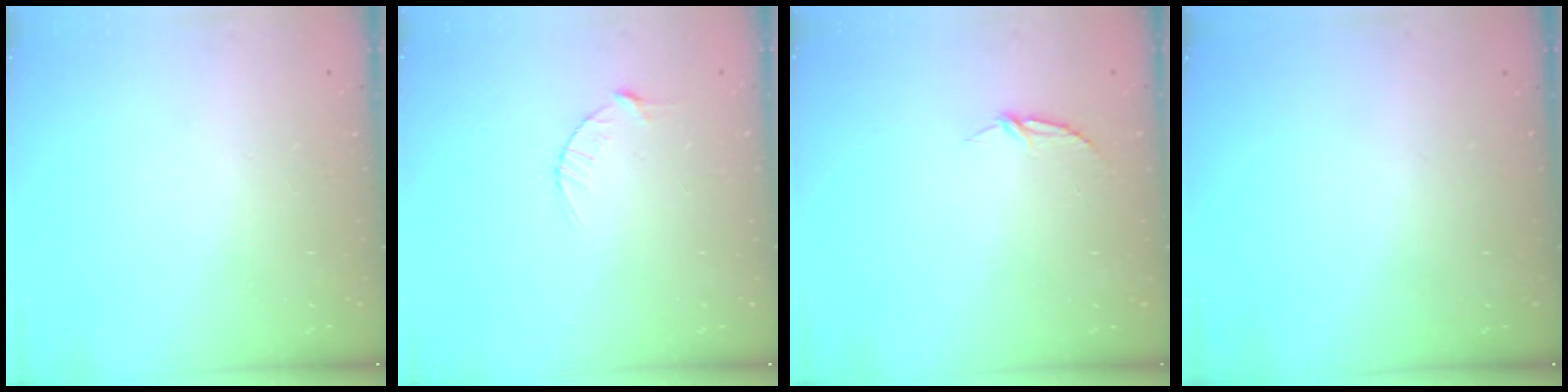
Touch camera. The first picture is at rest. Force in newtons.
{"total": 2.9, "press": 2.9, "slide": 0.4}
{"total": 4.2, "press": 4.2, "slide": 0.5}
{"total": 0.0}